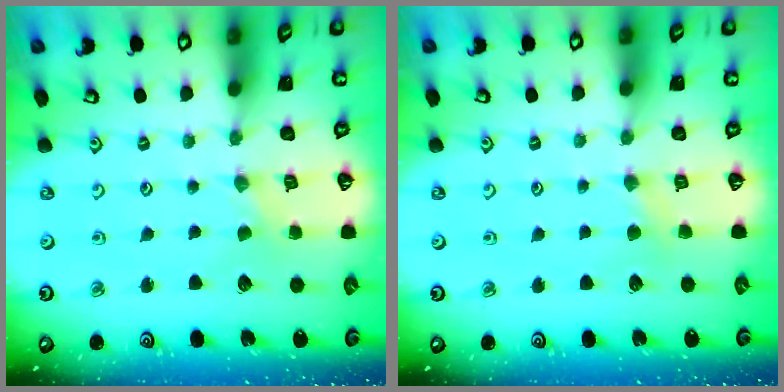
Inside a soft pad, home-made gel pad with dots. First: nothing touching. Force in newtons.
{"total": 2.7, "press": 2.6, "slide": 0.4}